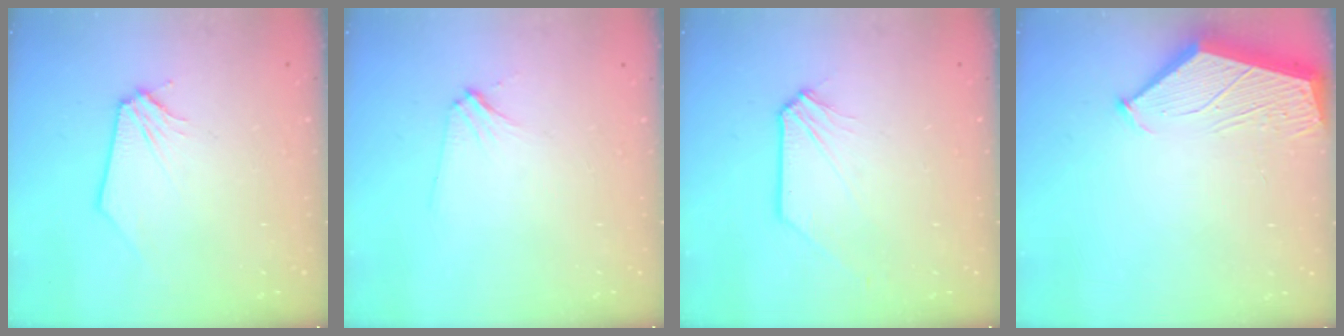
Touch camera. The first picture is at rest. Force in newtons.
{"total": 3.3, "press": 3.3, "slide": 0.5}
{"total": 1.2, "press": 1.1, "slide": 0.2}
{"total": 4.7, "press": 4.7, "slide": 0.5}